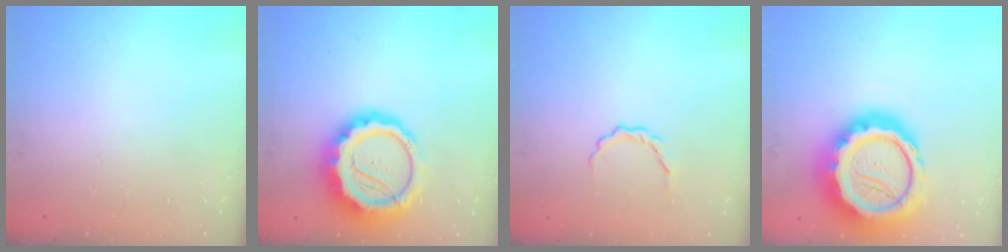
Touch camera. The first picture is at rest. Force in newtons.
{"total": 17.2, "press": 16.8, "slide": 3.8}
{"total": 2.8, "press": 2.7, "slide": 0.8}
{"total": 27.7, "press": 27.3, "slide": 4.7}